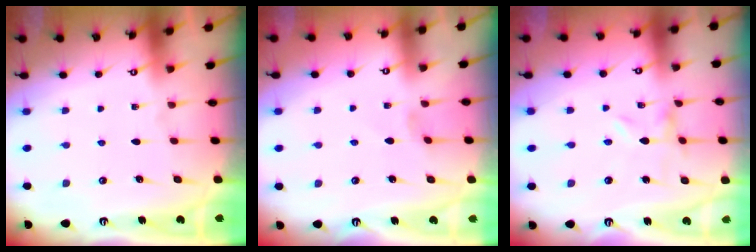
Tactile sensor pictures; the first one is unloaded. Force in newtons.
{"total": 0.9, "press": 0.8, "slide": 0.3}
{"total": 0.0}